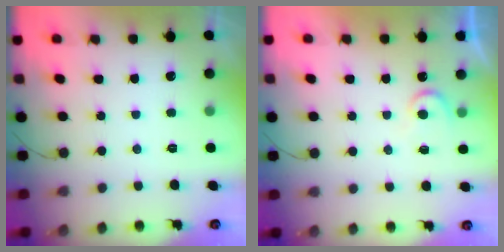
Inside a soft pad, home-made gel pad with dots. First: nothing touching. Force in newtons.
{"total": 4.9, "press": 4.9, "slide": 0.5}